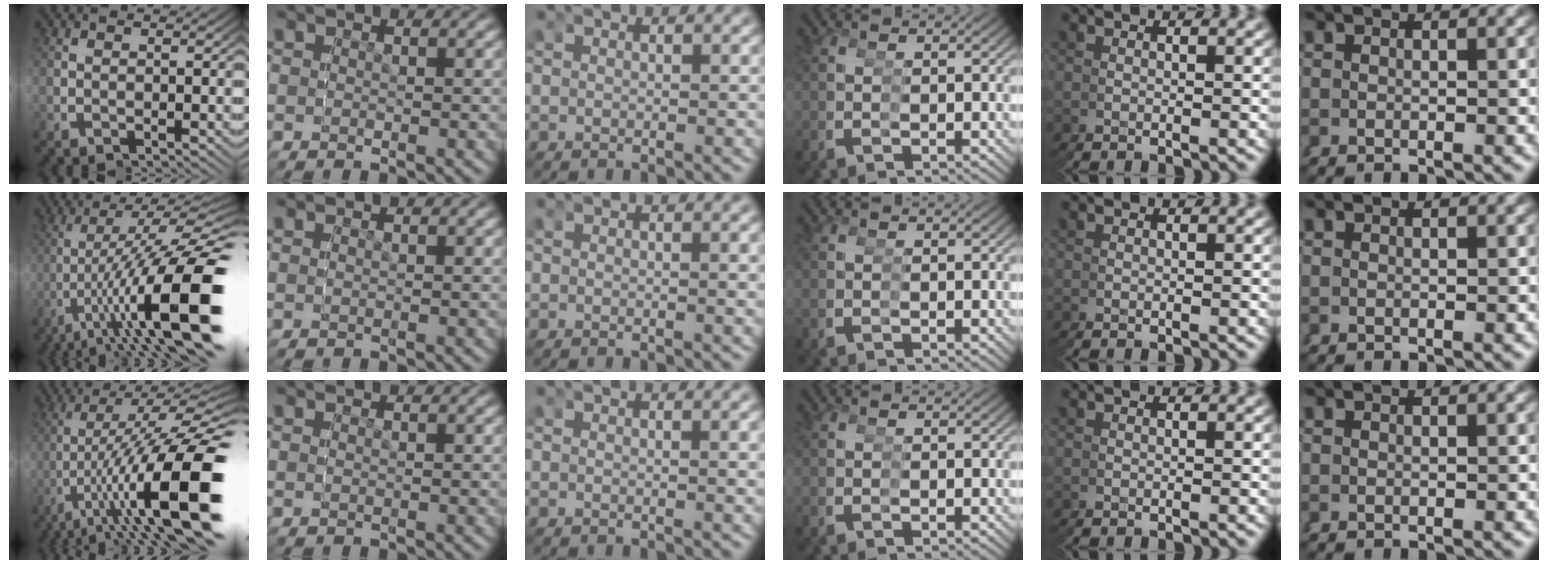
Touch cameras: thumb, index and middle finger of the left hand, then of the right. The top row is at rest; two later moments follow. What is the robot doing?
{"motion": "grasp_and_lifting", "object": "cup"}